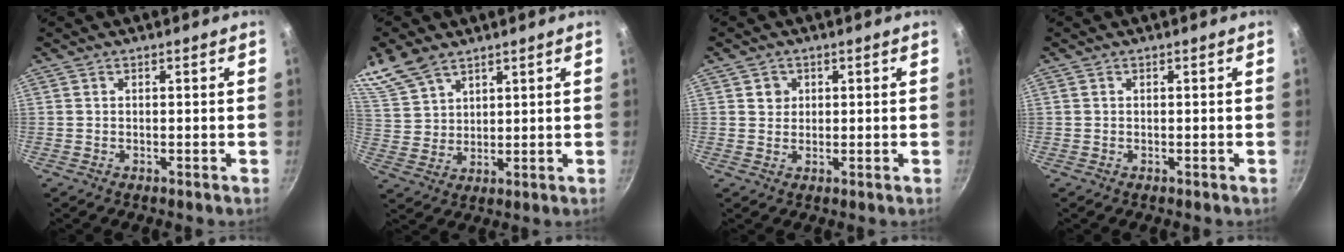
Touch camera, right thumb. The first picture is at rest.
{"total": 9.9, "force": [7.2, 5.5, 4.0], "torque": [-0.063, -0.015, 0.153]}
{"total": 2.5, "force": [0.8, 2.3, 0.5], "torque": [0.004, 0.002, 0.009]}
{"total": 0.0}